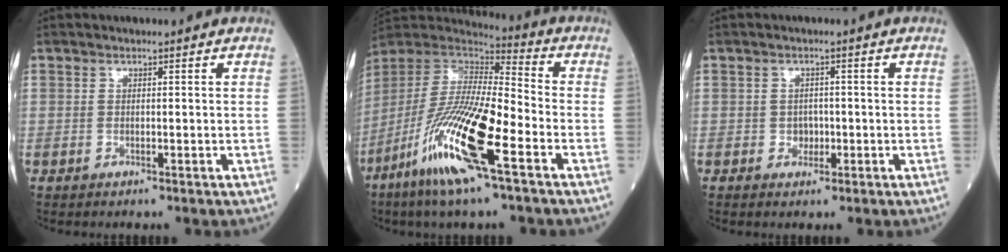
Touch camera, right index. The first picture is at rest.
{"total": 19.0, "force": [-9.0, 1.7, 16.6], "torque": [-0.372, -0.051, -0.180]}
{"total": 1.7, "force": [-0.4, 1.4, 0.8], "torque": [-0.008, 0.007, -0.001]}